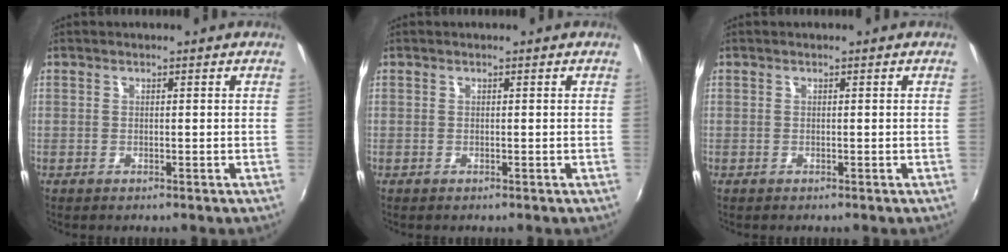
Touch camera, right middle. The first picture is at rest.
{"total": 0.0}
{"total": 0.0}